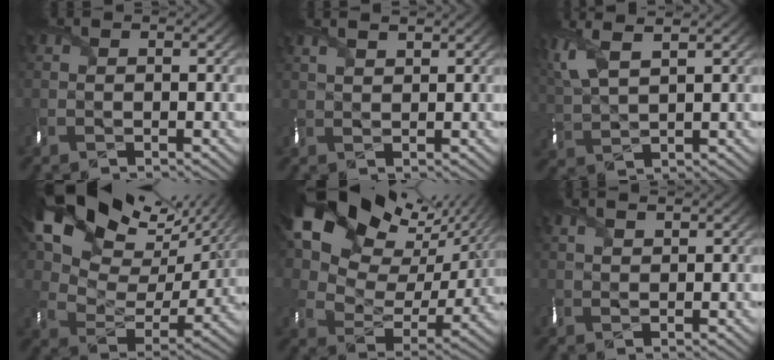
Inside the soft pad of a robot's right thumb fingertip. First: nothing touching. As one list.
[{"total": 2.4, "force": [1.8, 0.5, 1.5], "torque": [-0.034, 0.005, 0.038]}, {"total": 7.4, "force": [4.2, 2.4, 5.7], "torque": [-0.161, 0.018, 0.089]}, {"total": 17.5, "force": [10.8, 9.5, 10.0], "torque": [-0.210, 0.025, 0.193]}, {"total": 17.7, "force": [9.2, 10.6, 10.7], "torque": [-0.215, 0.021, 0.169]}, {"total": 2.0, "force": [1.5, 0.5, 1.2], "torque": [-0.034, 0.006, 0.034]}]